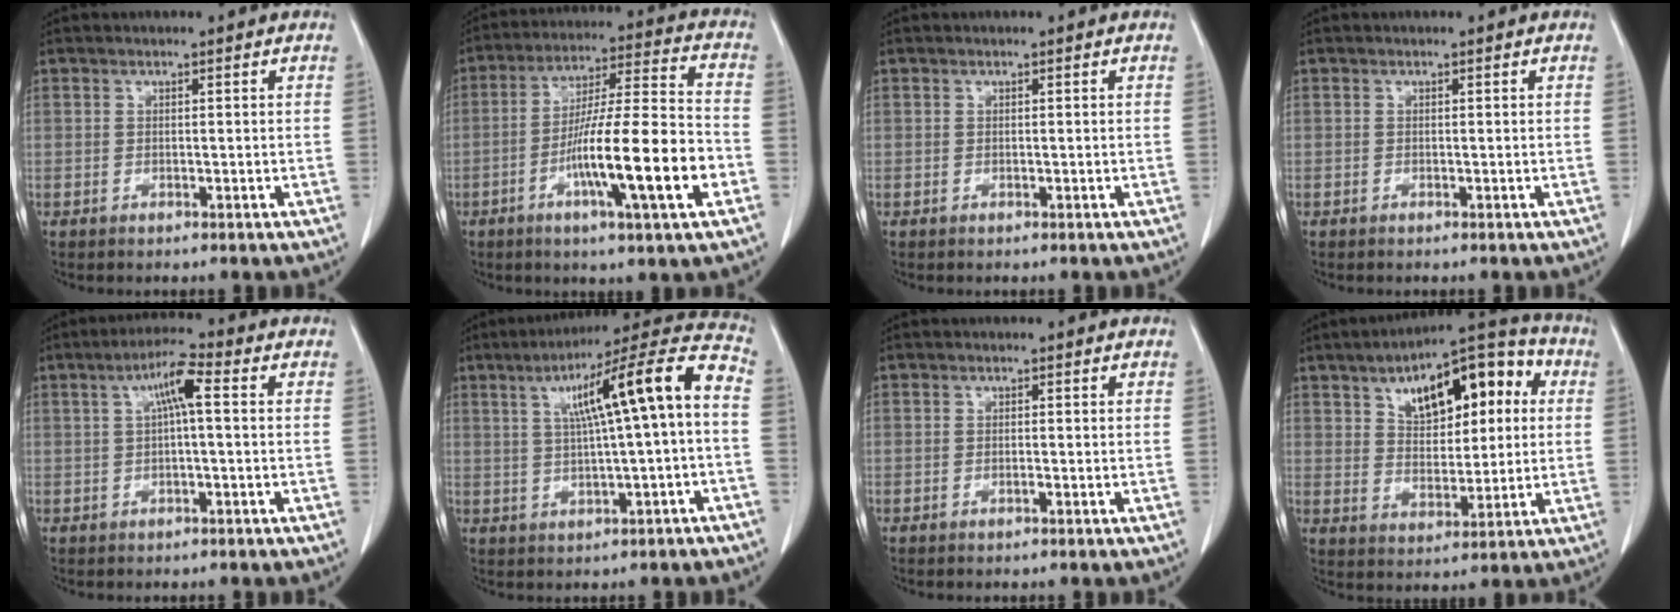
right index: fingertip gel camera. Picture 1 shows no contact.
{"total": 16.7, "force": [-5.5, 0.5, 15.7], "torque": [-0.269, -0.003, -0.090]}
{"total": 0.0}
{"total": 0.0}
{"total": 5.2, "force": [1.1, 0.5, 5.1], "torque": [-0.094, 0.015, 0.017]}
{"total": 14.3, "force": [1.7, 0.7, 14.2], "torque": [-0.211, 0.039, 0.027]}
{"total": 0.0}
{"total": 16.0, "force": [5.3, 7.7, 13.0], "torque": [-0.178, 0.044, 0.081]}